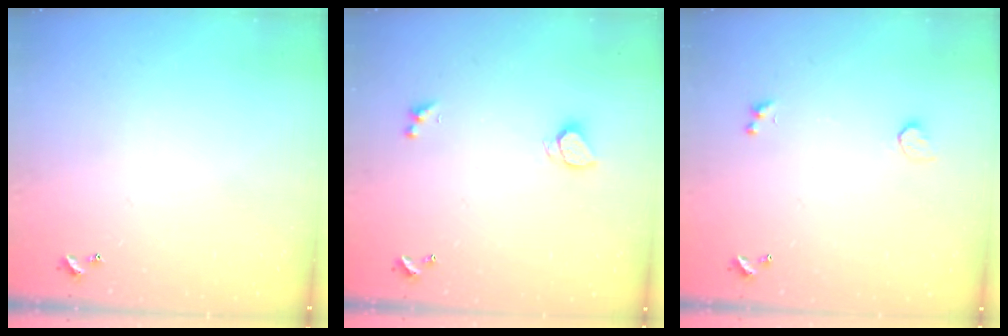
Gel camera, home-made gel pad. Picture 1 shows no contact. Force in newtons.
{"total": 1.8, "press": 1.7, "slide": 0.5}
{"total": 0.9, "press": 0.7, "slide": 0.5}